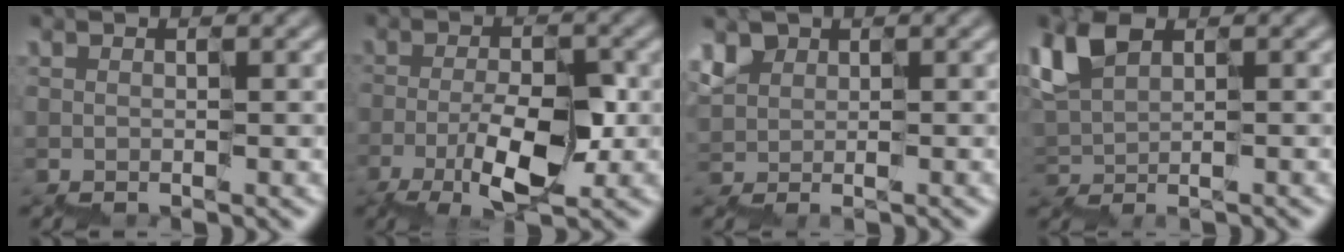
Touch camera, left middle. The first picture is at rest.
{"total": 4.8, "force": [-1.7, 1.8, 4.1], "torque": [-0.073, 0.004, -0.030]}
{"total": 2.2, "force": [0.6, 1.9, 0.9], "torque": [-0.016, 0.008, 0.004]}
{"total": 3.3, "force": [0.6, 1.9, 2.7], "torque": [-0.057, 0.007, 0.005]}